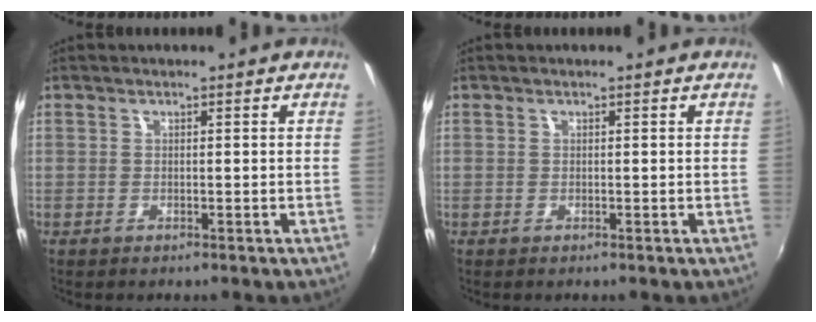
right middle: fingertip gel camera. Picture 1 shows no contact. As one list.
[{"total": 0.0}]